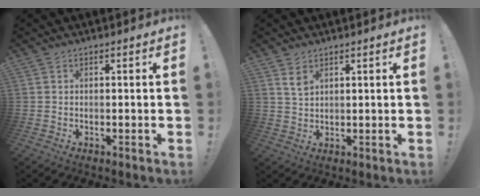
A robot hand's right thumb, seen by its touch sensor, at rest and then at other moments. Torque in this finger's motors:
{"motor_torque": [0.08, 0.02, -0.63, -0.64, 0.00]}